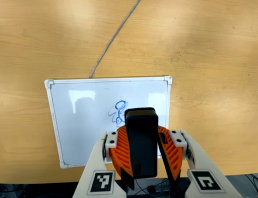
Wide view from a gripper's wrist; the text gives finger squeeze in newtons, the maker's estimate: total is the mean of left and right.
{"total": 8.4, "left": 9.1, "right": 7.7}